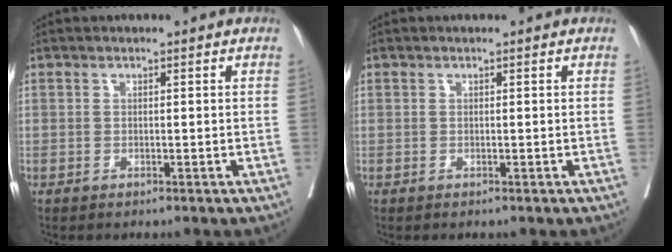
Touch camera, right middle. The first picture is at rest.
{"total": 0.0}